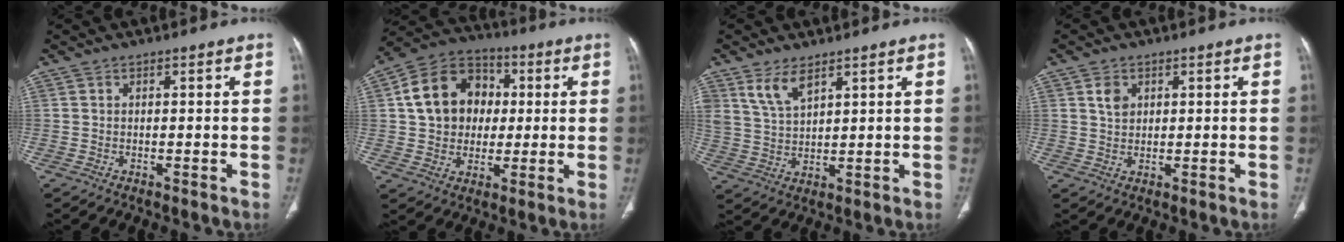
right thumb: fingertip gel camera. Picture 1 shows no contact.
{"total": 15.0, "force": [2.0, 12.4, 8.3], "torque": [-0.116, 0.018, 0.030]}
{"total": 5.8, "force": [3.9, 2.5, 3.6], "torque": [-0.065, -0.021, 0.085]}
{"total": 2.9, "force": [1.2, 2.2, 1.5], "torque": [-0.017, -0.005, 0.023]}